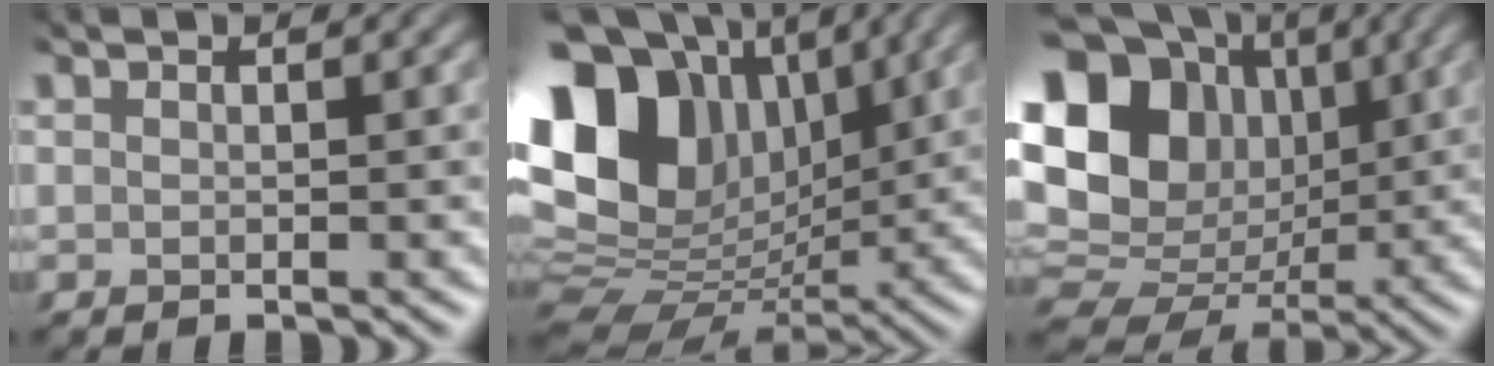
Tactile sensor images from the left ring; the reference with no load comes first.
{"total": 14.0, "force": [3.3, 10.4, 8.7], "torque": [-0.201, 0.018, 0.070]}
{"total": 17.3, "force": [3.1, 14.1, 9.6], "torque": [-0.214, 0.033, 0.068]}